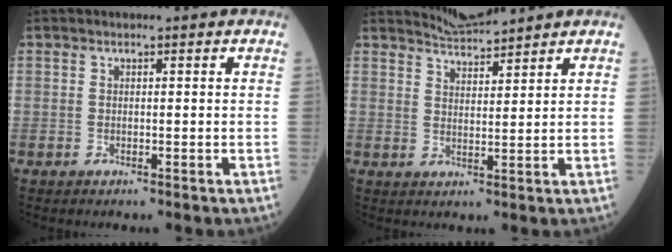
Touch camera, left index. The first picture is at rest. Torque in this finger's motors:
{"motor_torque": [-0.73, -0.88, -0.31, -0.21]}